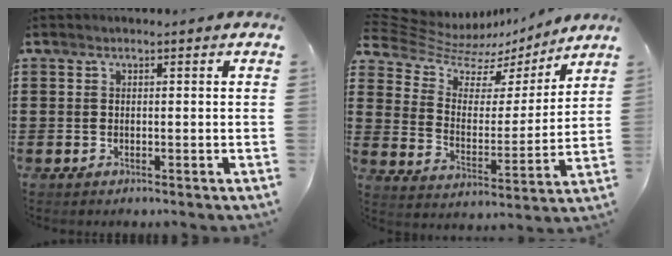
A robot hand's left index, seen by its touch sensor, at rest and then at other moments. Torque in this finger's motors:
{"motor_torque": [-0.03, 2.11, -0.48, -0.13]}